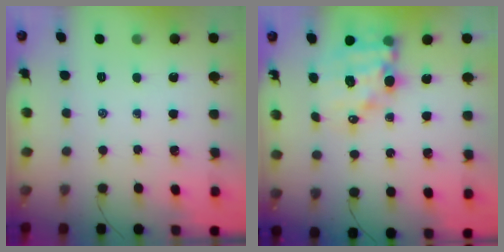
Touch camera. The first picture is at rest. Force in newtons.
{"total": 12.2, "press": 11.8, "slide": 3.0}